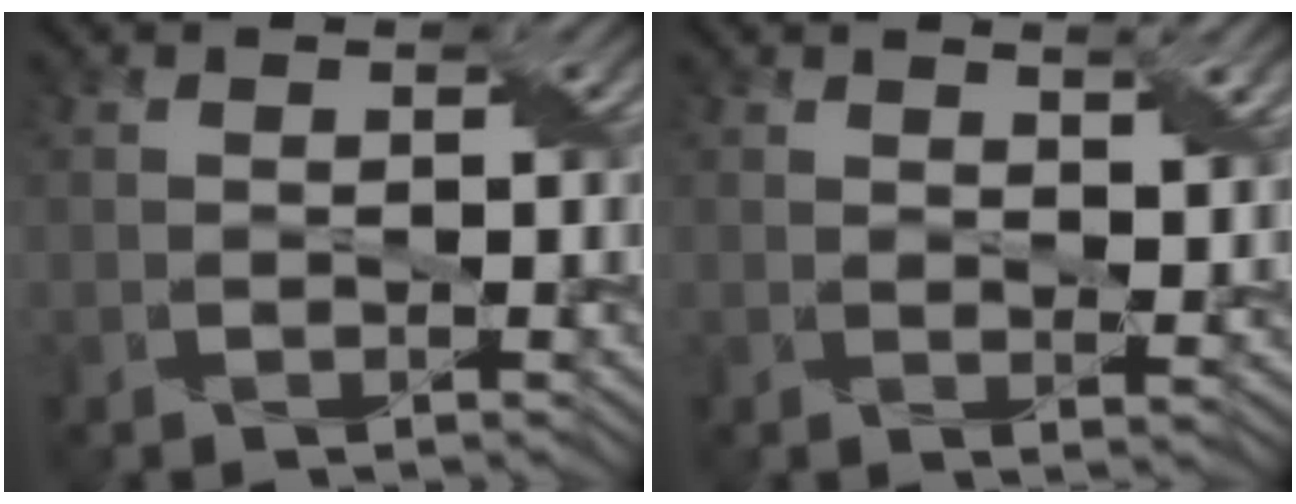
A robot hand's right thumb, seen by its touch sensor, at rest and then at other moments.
{"total": 2.9, "force": [1.9, 0.7, 2.1], "torque": [-0.042, -0.003, 0.036]}